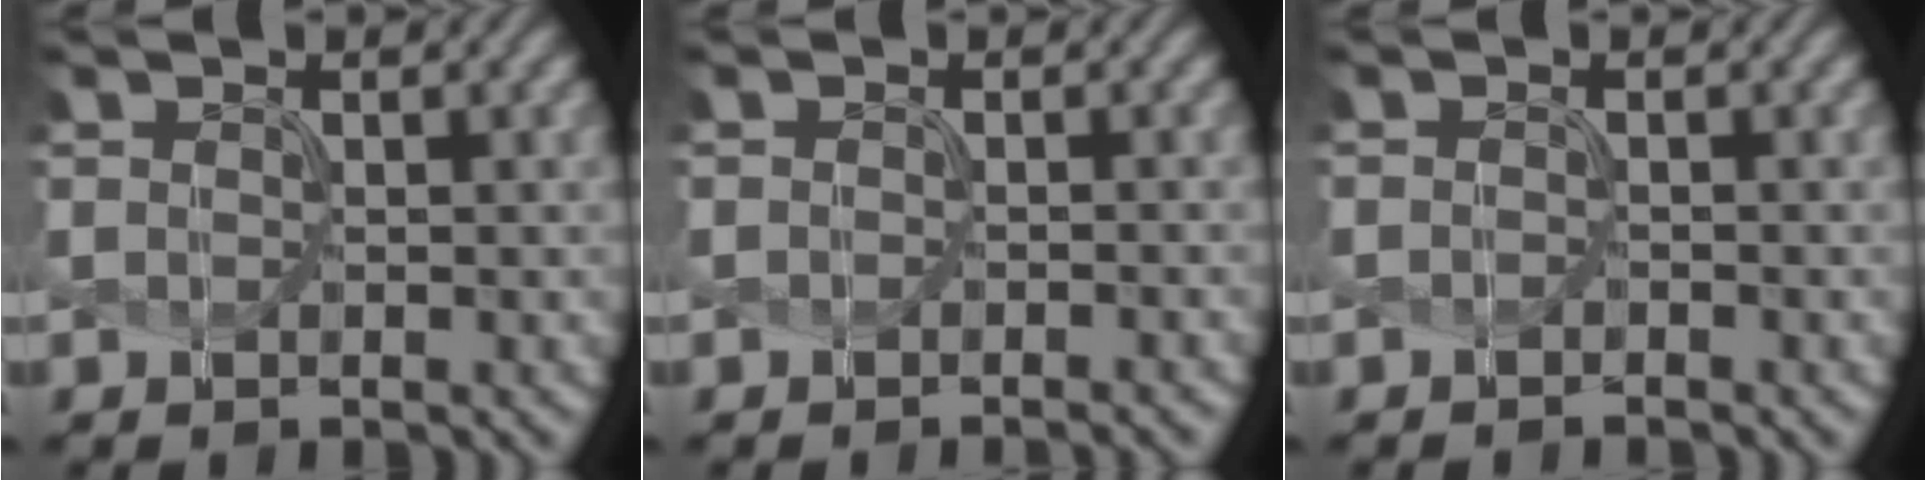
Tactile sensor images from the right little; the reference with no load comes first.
{"total": 1.2, "force": [-0.7, 0.5, 0.9], "torque": [0.001, -0.002, -0.012]}
{"total": 0.6, "force": [-0.4, 0.2, 0.3], "torque": [-0.002, -0.003, -0.009]}